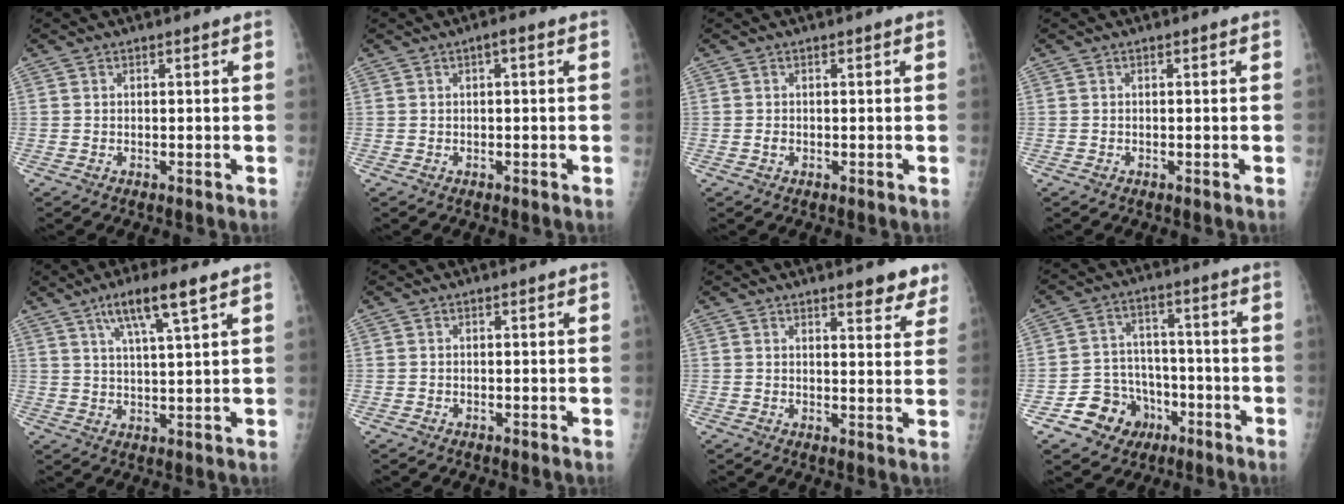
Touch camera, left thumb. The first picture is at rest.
{"total": 1.3, "force": [0.3, 0.4, 1.2], "torque": [-0.018, 0.005, 0.001]}
{"total": 0.7, "force": [-0.2, 0.6, 0.4], "torque": [-0.005, 0.001, -0.003]}
{"total": 0.0}
{"total": 8.7, "force": [4.9, 0.8, 7.1], "torque": [-0.135, -0.014, 0.090]}
{"total": 0.0}
{"total": 6.2, "force": [4.7, 1.9, 3.6], "torque": [-0.020, -0.025, 0.054]}
{"total": 10.0, "force": [-4.9, 8.4, 2.5], "torque": [-0.004, 0.047, -0.072]}